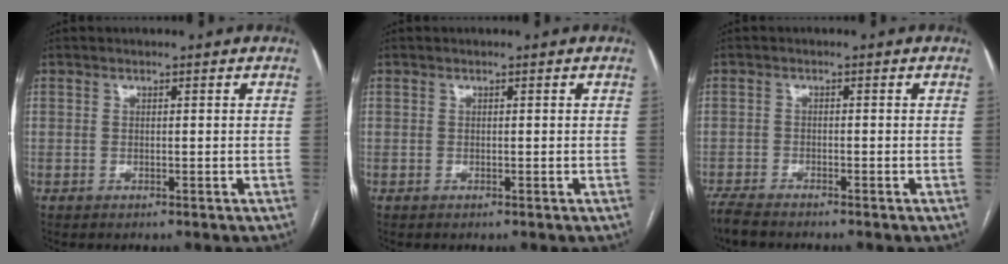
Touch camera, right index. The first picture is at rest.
{"total": 0.0}
{"total": 3.7, "force": [-3.3, 0.4, 1.6], "torque": [-0.032, -0.014, -0.059]}